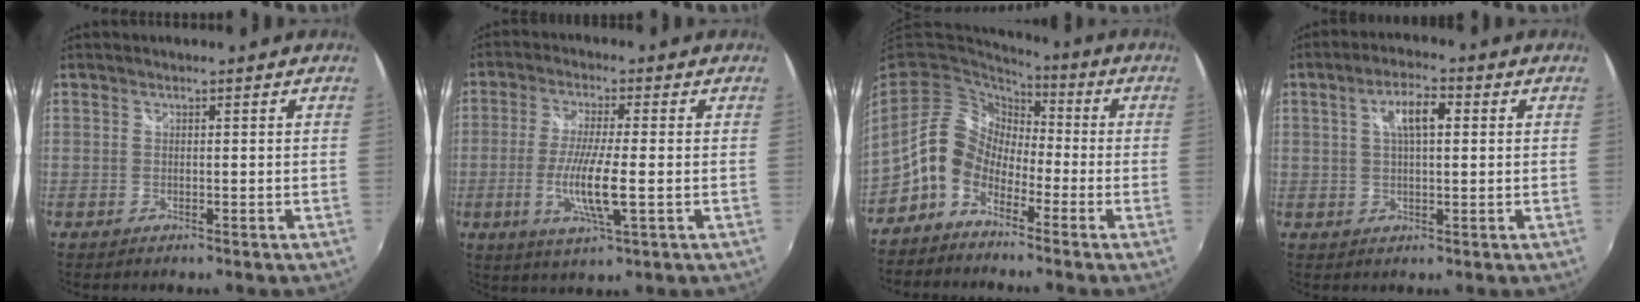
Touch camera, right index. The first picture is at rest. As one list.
[{"total": 6.1, "force": [-1.4, 0.5, 5.9], "torque": [-0.115, -0.013, -0.027]}, {"total": 10.4, "force": [-5.1, 7.7, 4.7], "torque": [-0.092, 0.029, -0.112]}, {"total": 5.9, "force": [1.5, 2.2, 5.3], "torque": [-0.094, 0.013, 0.025]}]